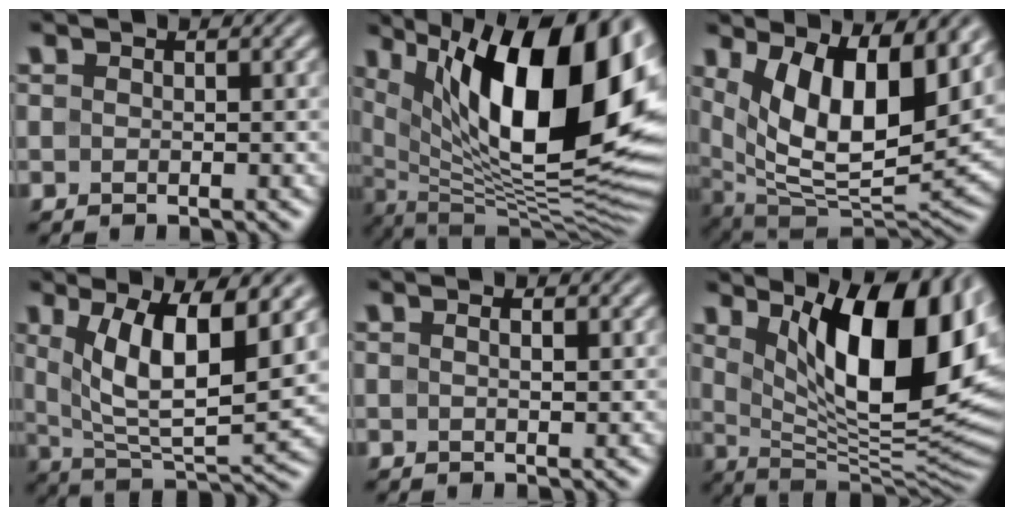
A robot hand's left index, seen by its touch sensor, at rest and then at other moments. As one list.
[{"total": 18.2, "force": [6.0, 7.7, 15.4], "torque": [-0.207, 0.003, 0.099]}, {"total": 12.9, "force": [4.6, 5.5, 10.6], "torque": [-0.165, -0.017, 0.079]}, {"total": 9.3, "force": [3.0, 3.2, 8.2], "torque": [-0.148, -0.015, 0.056]}, {"total": 1.1, "force": [0.4, 0.2, 1.0], "torque": [-0.015, -0.004, 0.006]}, {"total": 15.0, "force": [5.4, 5.6, 12.8], "torque": [-0.177, -0.009, 0.089]}]